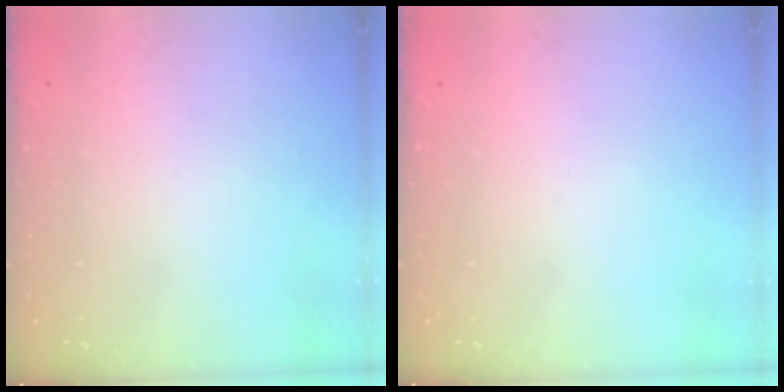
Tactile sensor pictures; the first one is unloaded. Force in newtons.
{"total": 0.0}